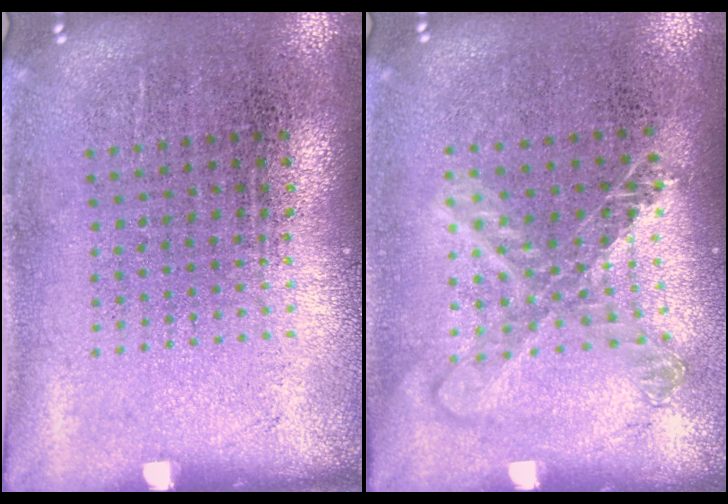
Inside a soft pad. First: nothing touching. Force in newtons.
{"total": 1.3, "press": 1.2, "slide": 0.6}